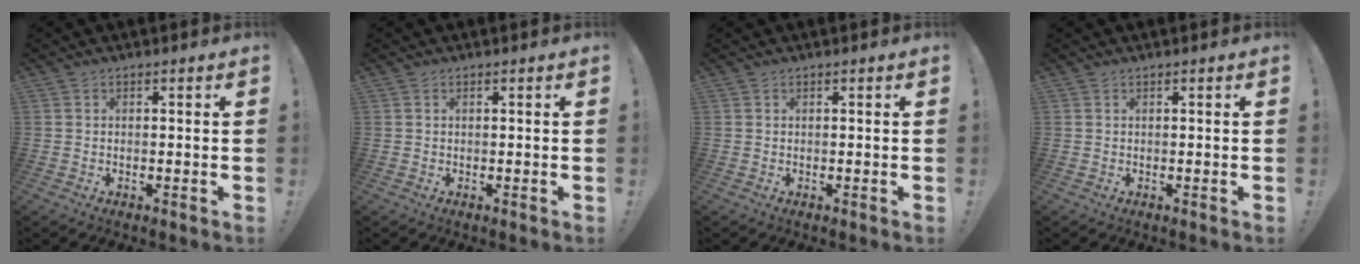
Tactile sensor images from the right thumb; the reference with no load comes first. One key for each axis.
{"total": 0.0}
{"total": 0.0}
{"total": 0.0}